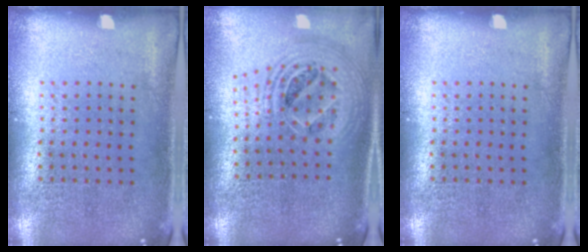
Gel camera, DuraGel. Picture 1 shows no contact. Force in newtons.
{"total": 2.2, "press": 1.8, "slide": 1.3}
{"total": 0.0}